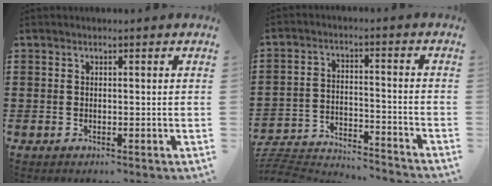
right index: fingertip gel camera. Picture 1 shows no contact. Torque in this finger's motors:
{"motor_torque": [-1.51, 0.63, -1.05, -0.21]}